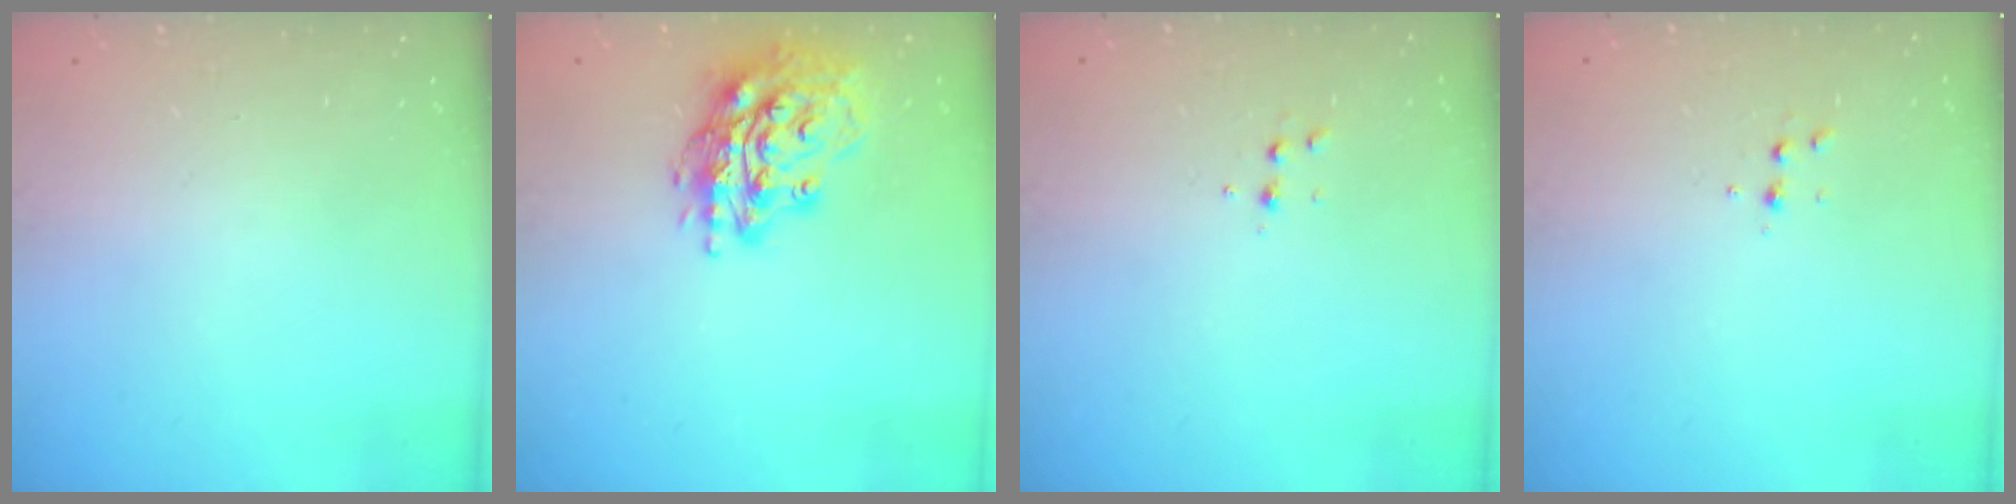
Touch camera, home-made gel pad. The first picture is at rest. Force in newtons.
{"total": 16.9, "press": 16.8, "slide": 1.5}
{"total": 4.1, "press": 4.0, "slide": 1.1}
{"total": 4.1, "press": 4.0, "slide": 1.1}